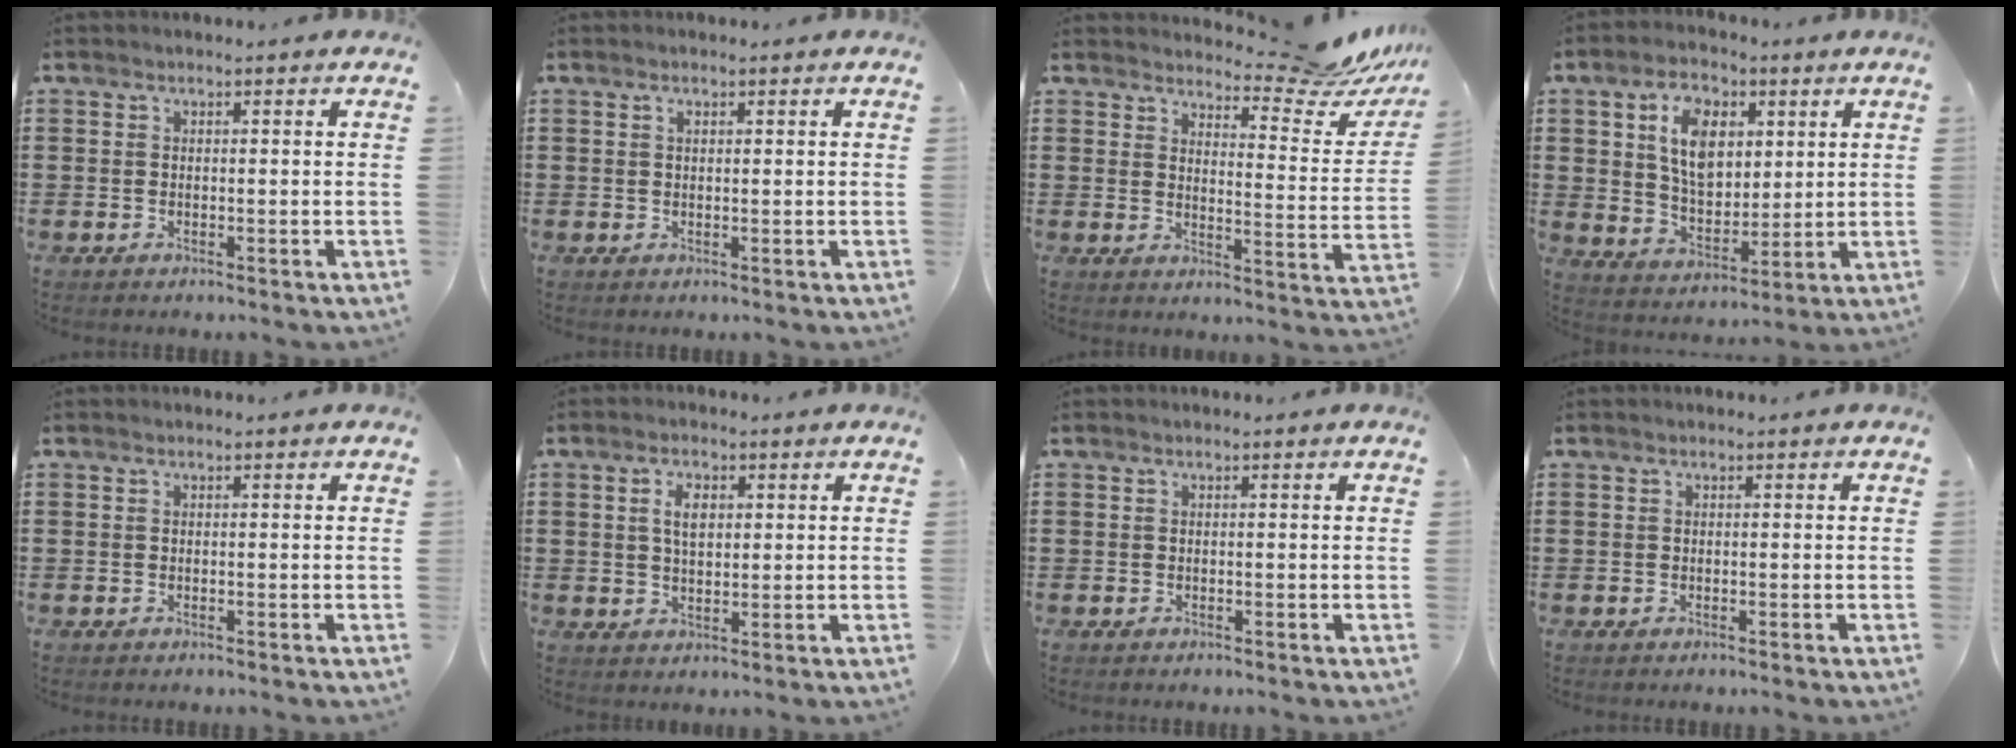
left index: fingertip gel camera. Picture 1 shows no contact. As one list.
[{"total": 0.8, "force": [0.4, 0.3, 0.6], "torque": [-0.013, 0.002, 0.007]}, {"total": 8.9, "force": [8.0, 1.3, 3.7], "torque": [-0.053, -0.055, 0.137]}, {"total": 8.7, "force": [3.4, 5.7, 5.7], "torque": [-0.110, 0.010, 0.058]}, {"total": 0.0}, {"total": 3.8, "force": [1.2, 1.8, 3.1], "torque": [-0.059, 0.006, 0.018]}, {"total": 0.0}, {"total": 0.0}]